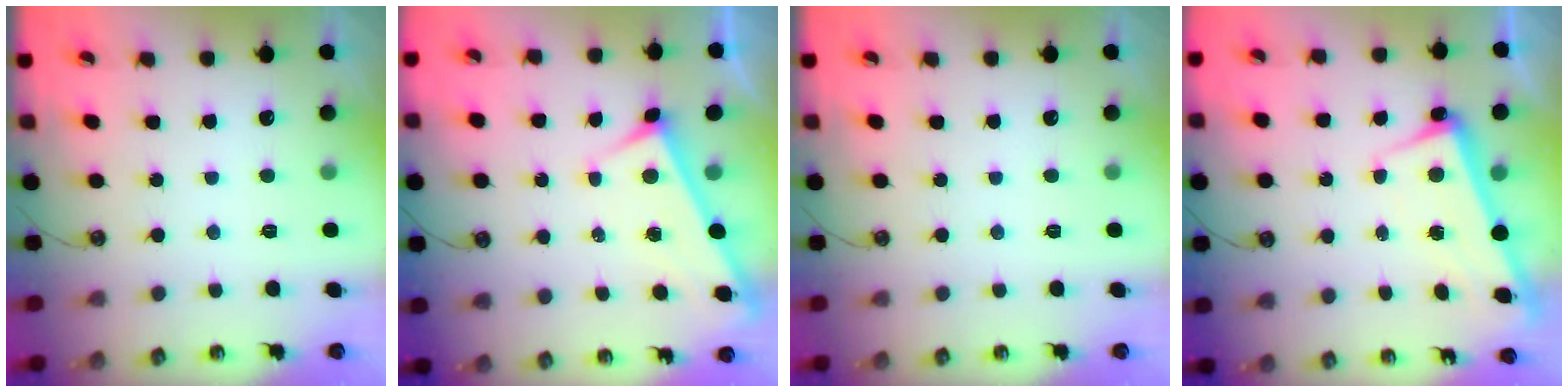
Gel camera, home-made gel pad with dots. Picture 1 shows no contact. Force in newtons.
{"total": 3.3, "press": 3.3, "slide": 0.2}
{"total": 0.0}
{"total": 2.3, "press": 2.2, "slide": 0.7}